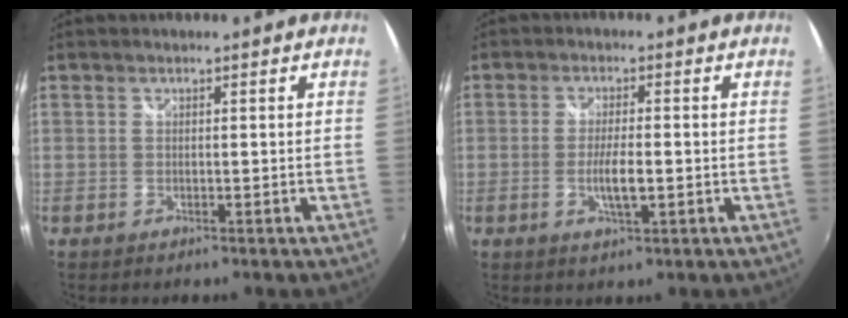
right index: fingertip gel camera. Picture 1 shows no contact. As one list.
[{"total": 4.6, "force": [-1.1, 0.9, 4.3], "torque": [-0.087, -0.006, -0.019]}]